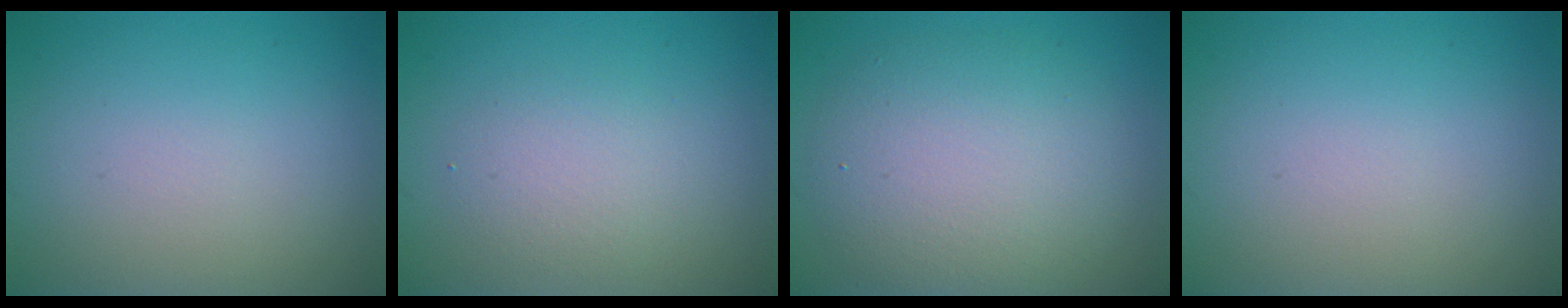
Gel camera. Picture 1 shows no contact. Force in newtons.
{"total": 2.1, "press": 2.1, "slide": 0.1}
{"total": 6.4, "press": 6.4, "slide": 0.2}
{"total": 0.0}